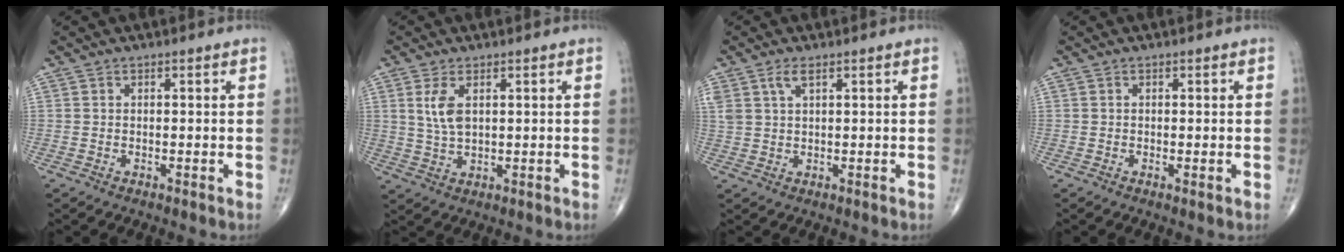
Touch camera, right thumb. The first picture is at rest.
{"total": 4.9, "force": [1.6, 2.3, 4.0], "torque": [-0.083, -0.005, 0.037]}
{"total": 3.3, "force": [1.8, 1.3, 2.4], "torque": [-0.057, 0.005, 0.043]}
{"total": 0.7, "force": [-0.2, 0.2, 0.7], "torque": [-0.016, -0.004, -0.004]}